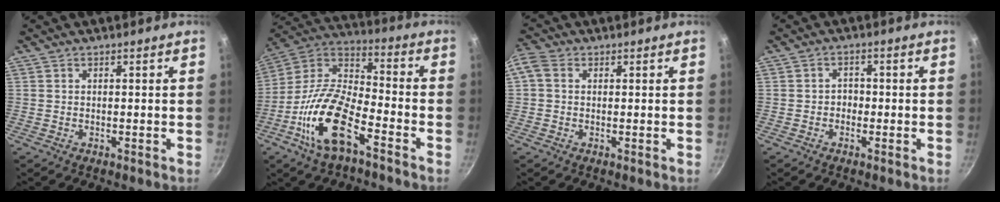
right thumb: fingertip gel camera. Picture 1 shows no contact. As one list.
[{"total": 17.6, "force": [-8.5, 7.3, 13.6], "torque": [-0.255, 0.058, -0.184]}, {"total": 3.5, "force": [0.8, 2.6, 2.1], "torque": [-0.053, 0.016, 0.006]}, {"total": 1.9, "force": [-0.7, 1.6, 0.8], "torque": [0.002, 0.007, -0.014]}]